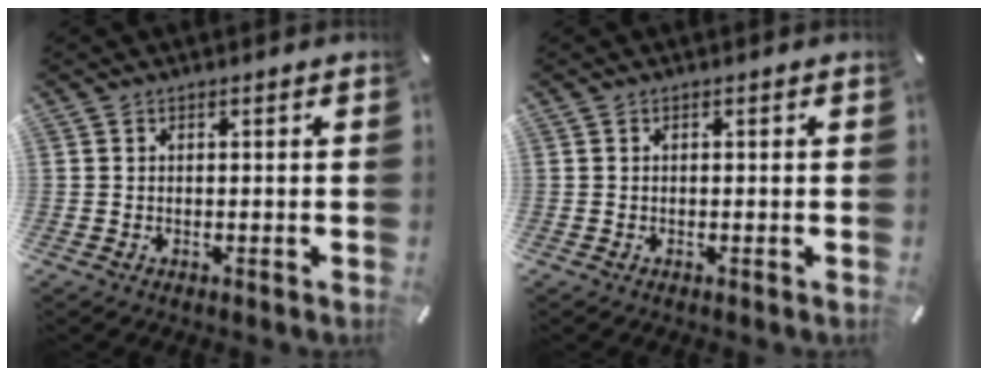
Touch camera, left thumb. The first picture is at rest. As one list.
[{"total": 0.0}]